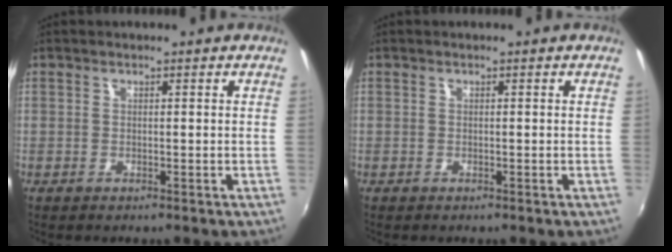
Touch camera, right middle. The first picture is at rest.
{"total": 0.0}